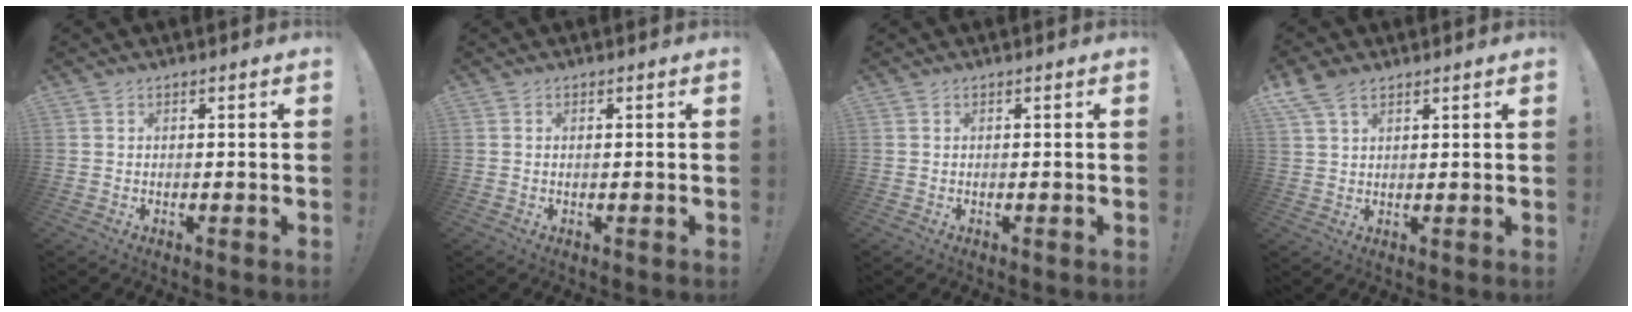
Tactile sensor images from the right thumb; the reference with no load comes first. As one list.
[{"total": 0.5, "force": [0.4, -0.2, 0.3], "torque": [0.001, -0.003, 0.005]}, {"total": 0.0}, {"total": 6.4, "force": [4.1, 3.3, 3.6], "torque": [-0.074, -0.006, 0.083]}]